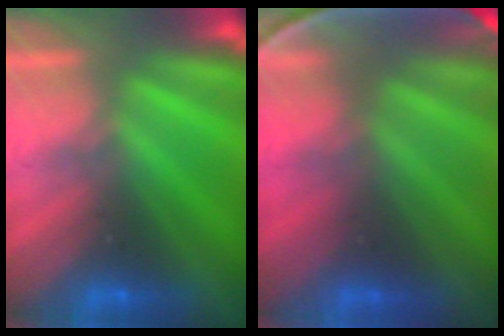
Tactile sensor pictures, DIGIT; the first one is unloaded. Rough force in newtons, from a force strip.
{"total": 10.0}